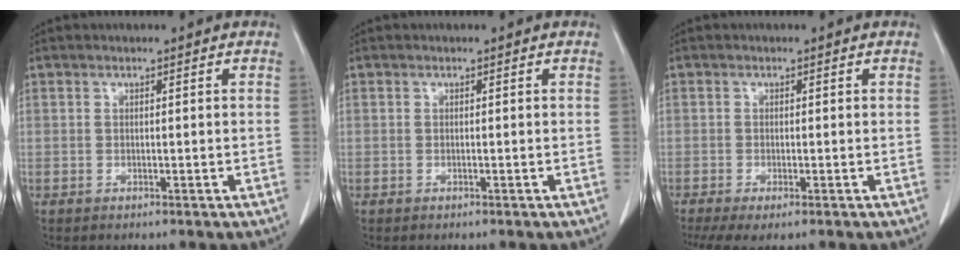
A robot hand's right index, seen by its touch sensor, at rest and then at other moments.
{"total": 0.0}
{"total": 4.9, "force": [-3.2, 1.2, 3.5], "torque": [-0.062, -0.013, -0.054]}